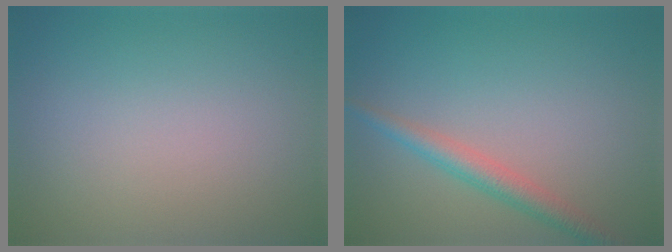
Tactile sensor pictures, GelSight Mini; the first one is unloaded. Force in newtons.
{"total": 2.7, "press": 2.7, "slide": 0.1}